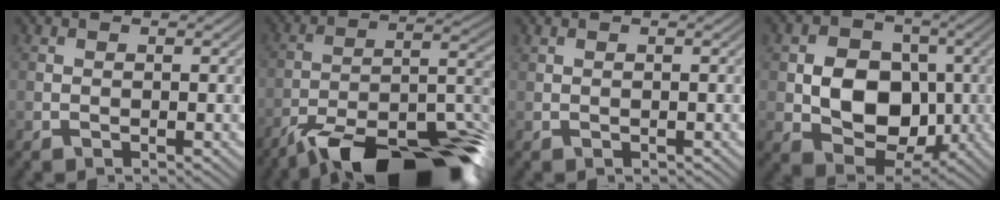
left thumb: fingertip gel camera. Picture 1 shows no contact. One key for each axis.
{"total": 19.7, "fx": -15.2, "fy": 5.7, "fz": 11.2, "tx": -0.155, "ty": -0.020, "tz": -0.236}
{"total": 0.0}
{"total": 9.9, "fx": -0.7, "fy": 7.7, "fz": 6.3, "tx": -0.120, "ty": -0.008, "tz": -0.021}